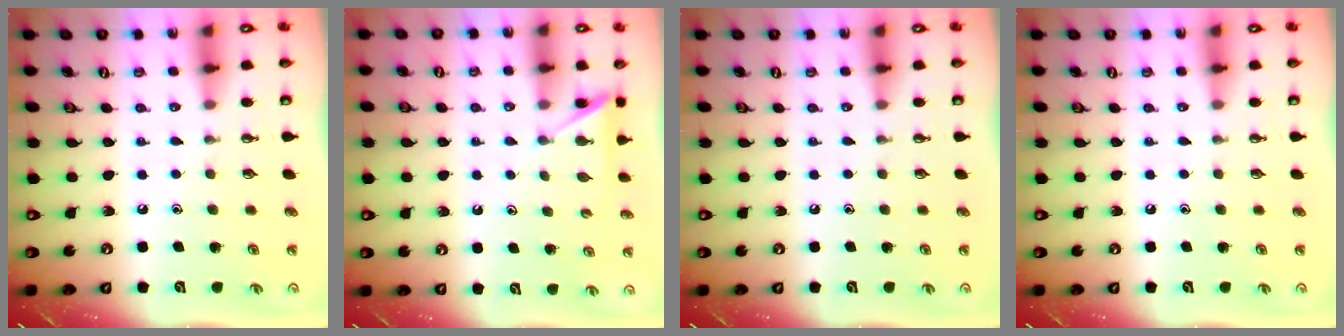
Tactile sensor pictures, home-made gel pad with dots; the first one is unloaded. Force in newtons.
{"total": 5.2, "press": 5.2, "slide": 0.4}
{"total": 0.0}
{"total": 0.0}